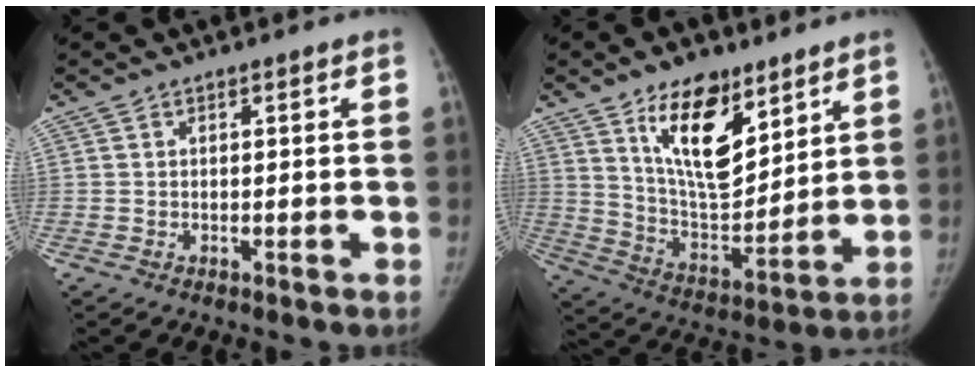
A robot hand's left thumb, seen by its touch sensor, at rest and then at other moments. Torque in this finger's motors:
{"motor_torque": [0.16, -0.06, 1.90, -0.87, 0.46]}